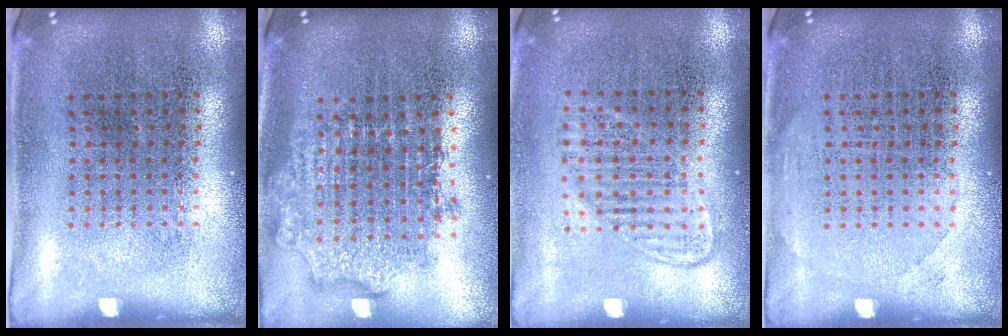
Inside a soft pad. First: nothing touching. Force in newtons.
{"total": 1.9, "press": 1.5, "slide": 1.1}
{"total": 1.4, "press": 1.2, "slide": 0.6}
{"total": 0.7, "press": 0.6, "slide": 0.1}